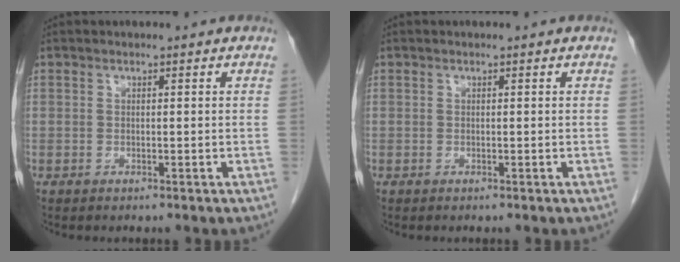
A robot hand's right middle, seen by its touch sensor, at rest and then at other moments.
{"total": 0.0}